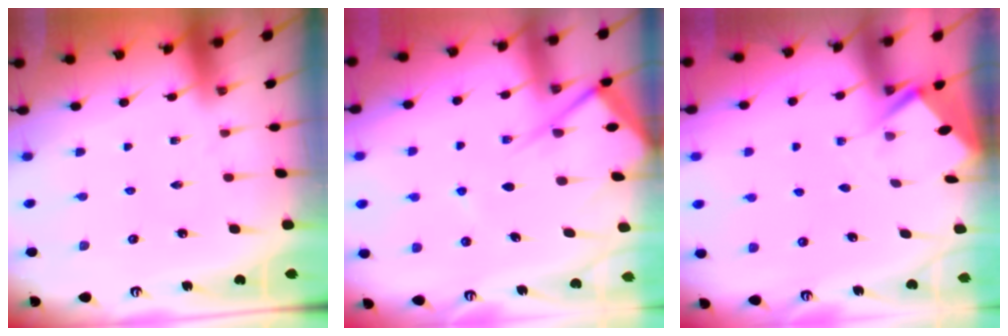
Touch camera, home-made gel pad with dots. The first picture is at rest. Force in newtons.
{"total": 10.9, "press": 10.8, "slide": 1.3}
{"total": 2.9, "press": 2.8, "slide": 0.4}